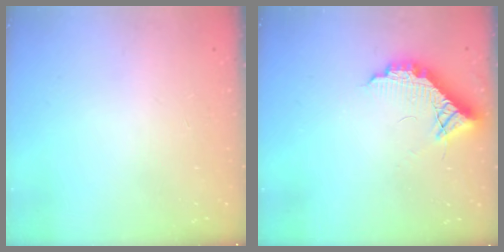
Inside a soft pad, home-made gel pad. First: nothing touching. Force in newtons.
{"total": 10.2, "press": 10.2, "slide": 0.8}